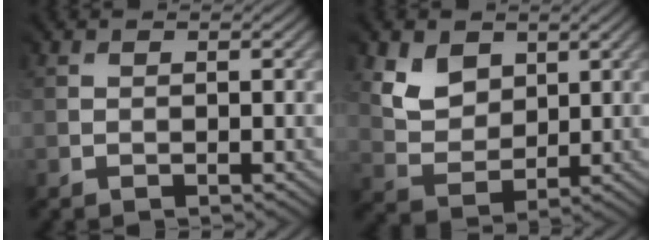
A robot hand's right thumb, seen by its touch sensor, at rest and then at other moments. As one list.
[{"total": 4.8, "force": [3.1, 3.5, 1.4], "torque": [-0.061, -0.009, 0.051]}]